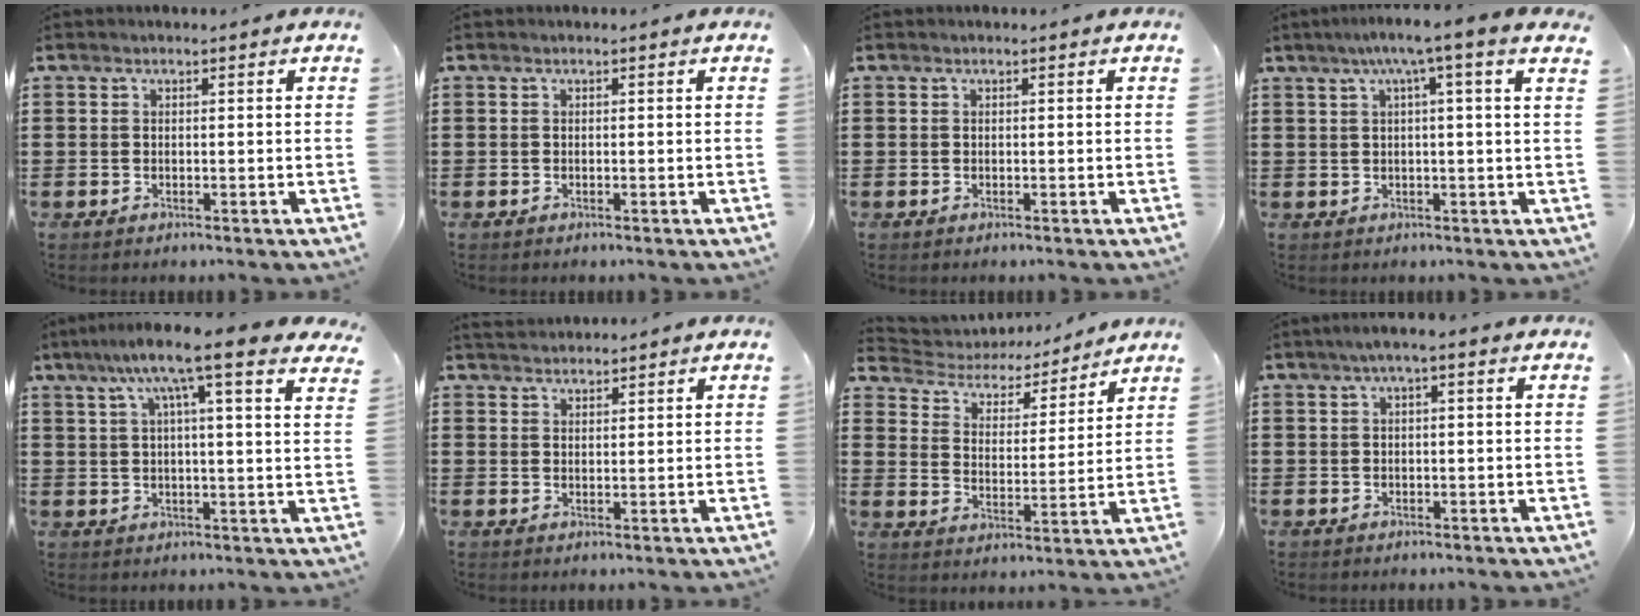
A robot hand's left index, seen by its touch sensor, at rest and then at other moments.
{"total": 0.0}
{"total": 0.0}
{"total": 4.5, "force": [2.0, -0.9, 3.9], "torque": [-0.078, -0.003, 0.029]}
{"total": 10.0, "force": [6.6, 1.0, 7.4], "torque": [-0.149, -0.018, 0.104]}
{"total": 2.1, "force": [2.1, 0.3, -0.1], "torque": [-0.004, 0.002, 0.041]}
{"total": 4.6, "force": [4.4, 1.2, 0.6], "torque": [-0.041, -0.029, 0.071]}
{"total": 1.5, "force": [-0.2, 0.2, 1.5], "torque": [-0.023, -0.001, -0.004]}